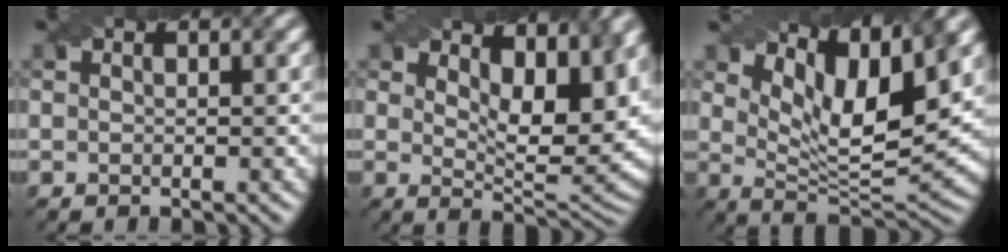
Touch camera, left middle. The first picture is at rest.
{"total": 8.0, "force": [3.8, 3.2, 6.3], "torque": [-0.093, -0.009, 0.064]}
{"total": 9.0, "force": [5.1, 2.8, 6.9], "torque": [-0.124, -0.006, 0.093]}